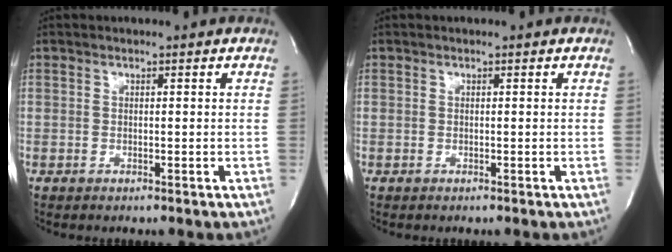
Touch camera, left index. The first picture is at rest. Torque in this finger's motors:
{"motor_torque": [0.00, 0.00, 0.00, 0.00]}